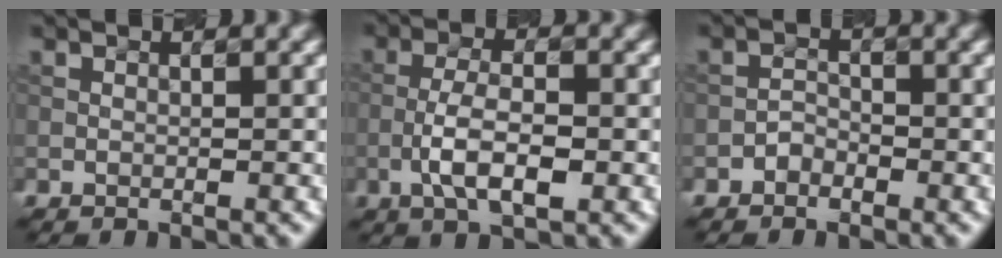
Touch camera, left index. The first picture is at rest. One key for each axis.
{"total": 4.6, "fx": -1.6, "fy": 1.6, "fz": 4.0, "tx": -0.075, "ty": 0.001, "tz": -0.033}
{"total": 1.2, "fx": -0.9, "fy": 0.8, "fz": 0.4, "tx": -0.004, "ty": 0.006, "tz": -0.018}